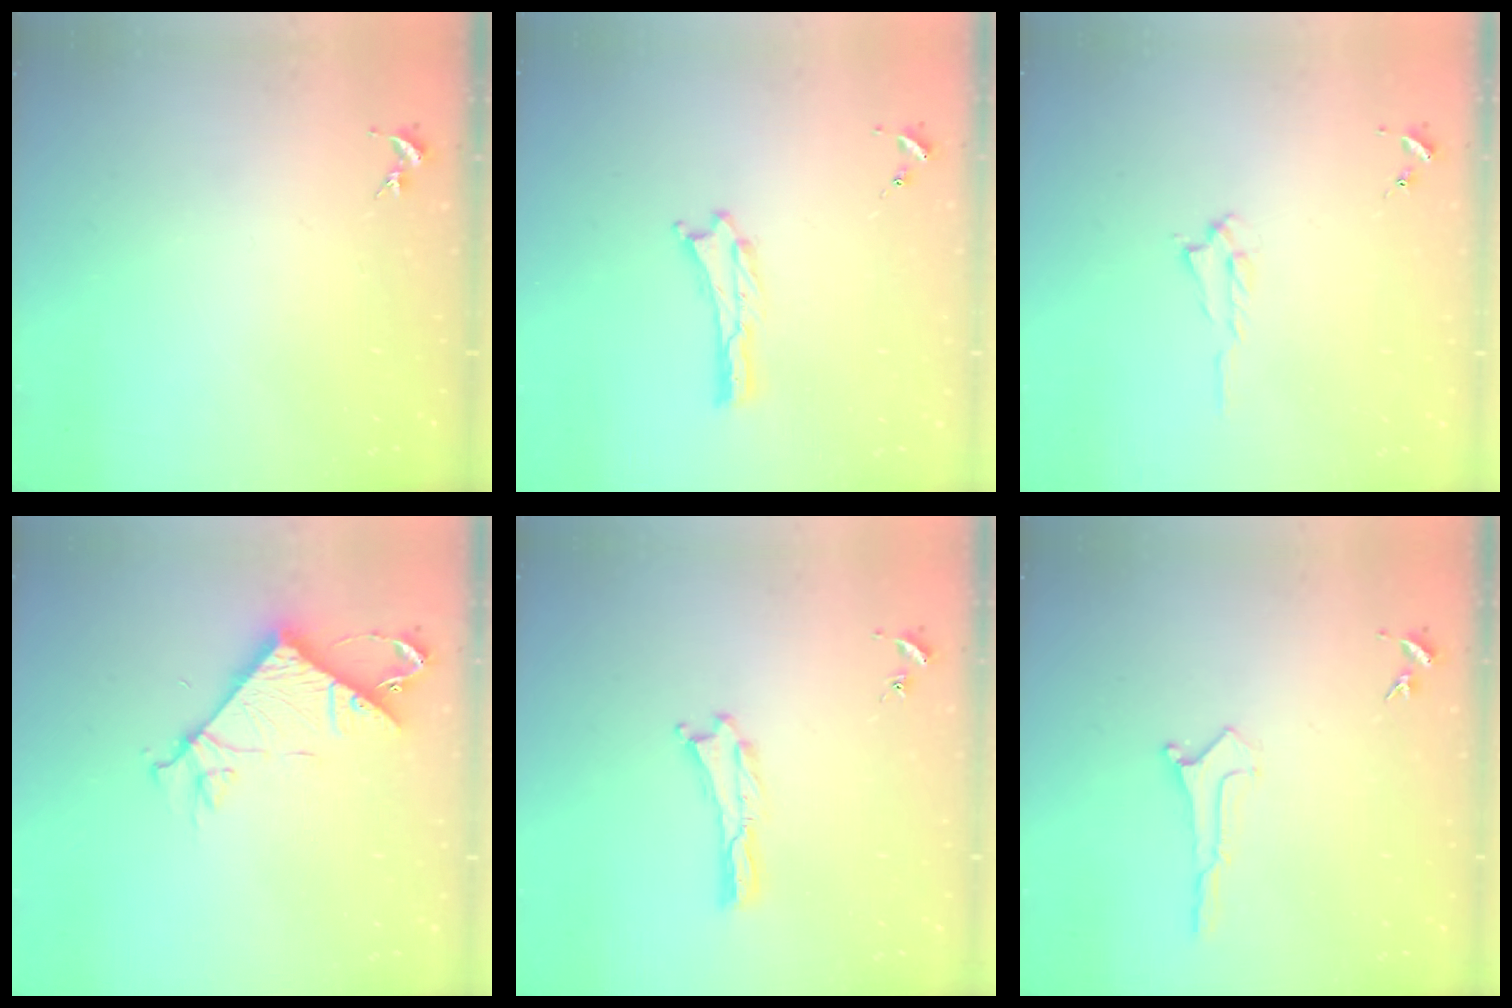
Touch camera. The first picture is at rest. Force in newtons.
{"total": 0.0}
{"total": 0.7, "press": 0.6, "slide": 0.2}
{"total": 7.6, "press": 7.6, "slide": 0.6}
{"total": 0.0}
{"total": 0.0}